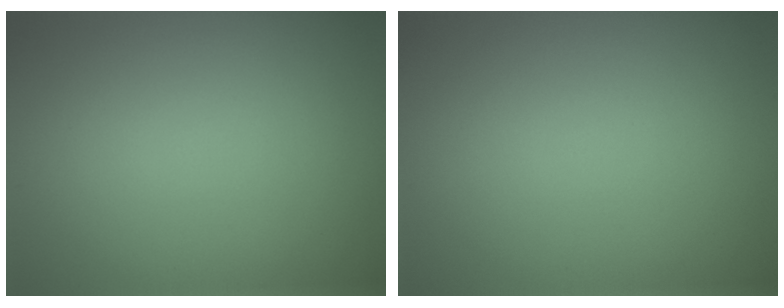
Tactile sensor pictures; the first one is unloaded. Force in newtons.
{"total": 0.0}